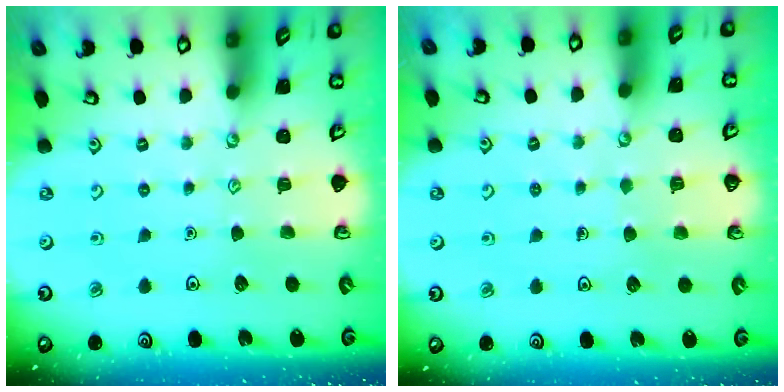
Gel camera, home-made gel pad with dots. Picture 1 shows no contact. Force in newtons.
{"total": 3.7, "press": 3.7, "slide": 0.2}